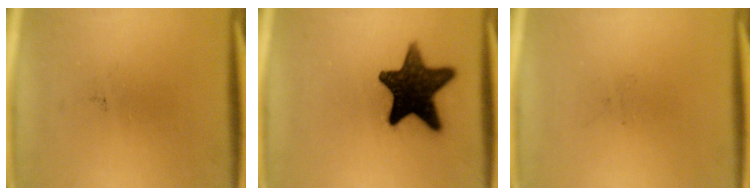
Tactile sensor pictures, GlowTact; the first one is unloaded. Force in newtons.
{"total": 15.6}
{"total": 0.0}